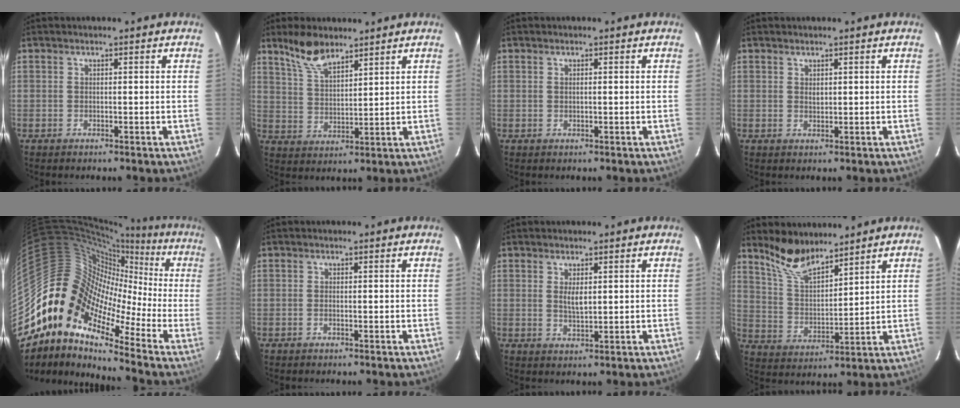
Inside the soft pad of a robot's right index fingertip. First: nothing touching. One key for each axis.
{"total": 7.7, "fx": 6.1, "fy": 2.7, "fz": 3.9, "tx": -0.076, "ty": 0.010, "tz": 0.124}
{"total": 0.6, "fx": 0.2, "fy": 0.2, "fz": 0.5, "tx": -0.012, "ty": 0.002, "tz": 0.004}
{"total": 1.0, "fx": 0.6, "fy": 0.6, "fz": 0.5, "tx": -0.006, "ty": 0.002, "tz": 0.013}
{"total": 11.5, "fx": -3.9, "fy": 8.2, "fz": 7.2, "tx": -0.096, "ty": 0.014, "tz": -0.105}
{"total": 0.5, "fx": -0.2, "fy": 0.3, "fz": 0.4, "tx": -0.010, "ty": 0.000, "tz": -0.005}
{"total": 2.8, "fx": 0.7, "fy": 1.2, "fz": 2.4, "tx": -0.043, "ty": -0.003, "tz": 0.014}
{"total": 9.5, "fx": 8.0, "fy": 2.8, "fz": 4.2, "tx": -0.085, "ty": 0.003, "tz": 0.162}